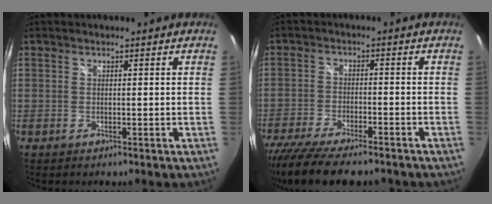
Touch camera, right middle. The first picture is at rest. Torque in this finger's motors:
{"motor_torque": [1.09, -1.05, 0.17, 0.10]}